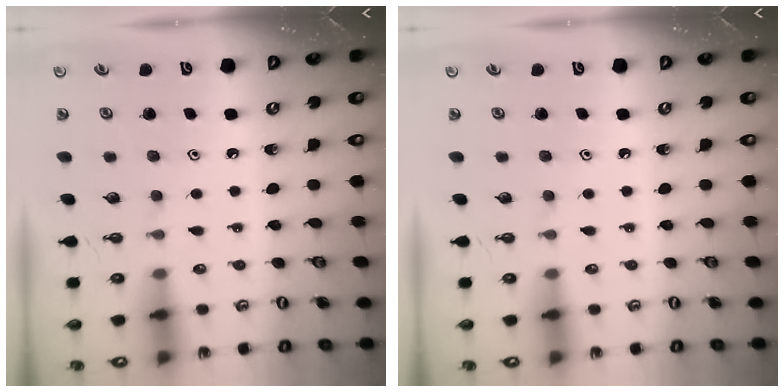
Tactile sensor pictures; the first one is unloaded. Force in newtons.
{"total": 0.0}